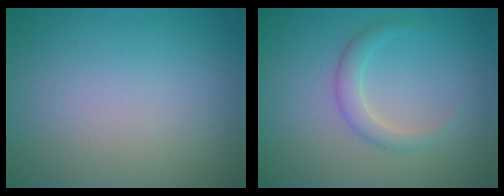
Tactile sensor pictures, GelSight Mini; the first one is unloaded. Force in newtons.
{"total": 2.0, "press": 2.0, "slide": 0.0}